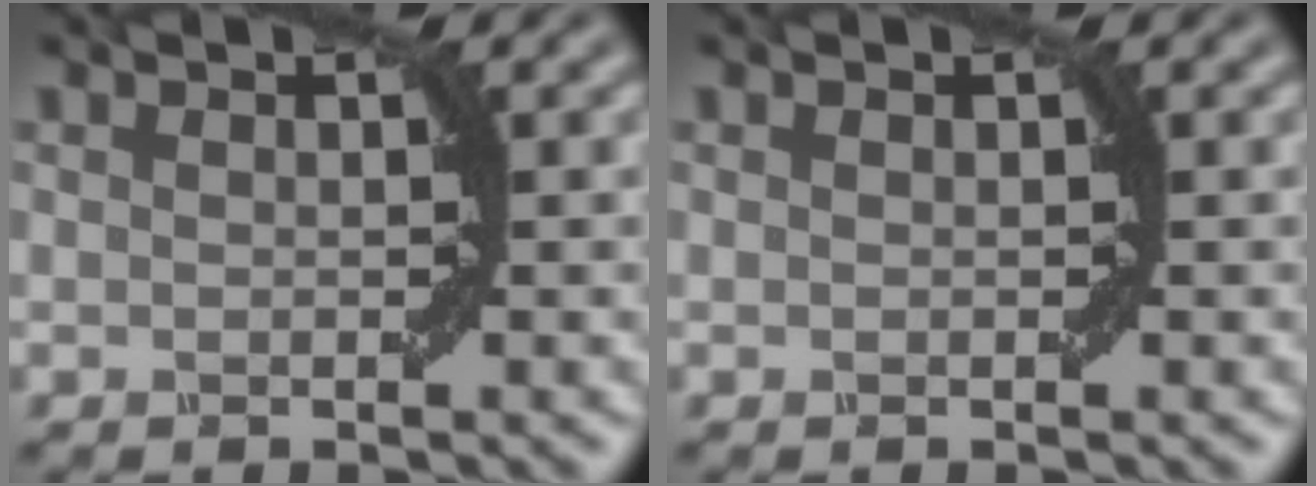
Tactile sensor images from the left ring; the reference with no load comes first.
{"total": 0.0}